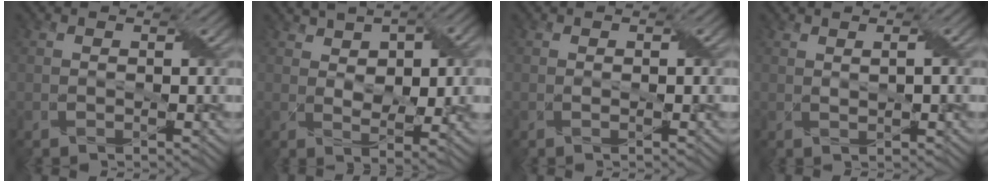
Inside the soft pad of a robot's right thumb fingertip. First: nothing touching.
{"total": 10.4, "force": [3.8, 5.1, 8.2], "torque": [-0.147, 0.011, 0.064]}
{"total": 0.9, "force": [0.0, 0.3, 0.8], "torque": [-0.016, 0.000, 0.001]}
{"total": 1.6, "force": [0.6, 0.3, 1.4], "torque": [-0.022, -0.001, 0.016]}